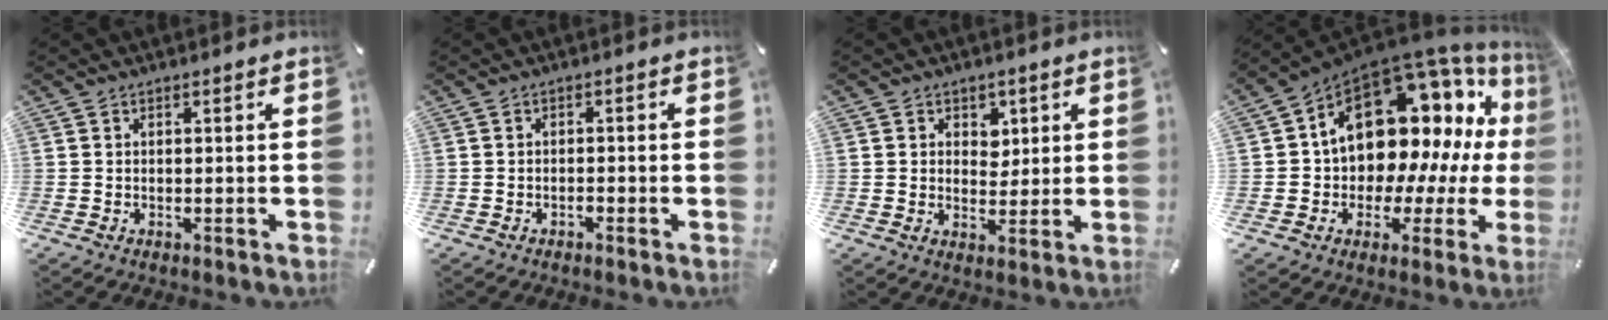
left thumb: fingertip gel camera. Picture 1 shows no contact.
{"total": 1.2, "force": [-0.9, 0.6, 0.6], "torque": [-0.012, 0.002, -0.019]}
{"total": 4.7, "force": [1.9, 4.1, 1.4], "torque": [-0.009, -0.003, 0.028]}
{"total": 19.2, "force": [7.4, 12.5, 12.5], "torque": [-0.197, -0.065, 0.135]}